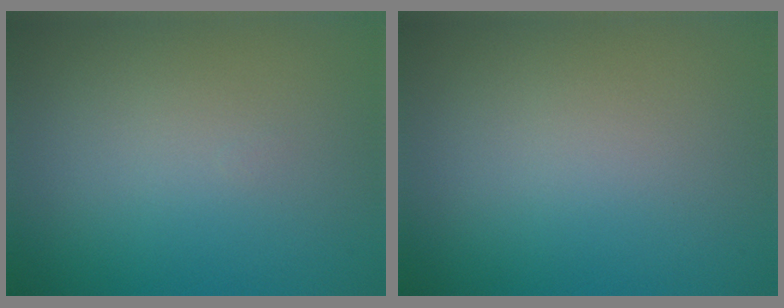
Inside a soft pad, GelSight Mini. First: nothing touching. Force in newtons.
{"total": 0.0}